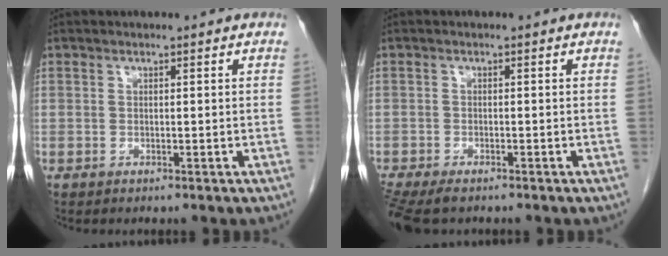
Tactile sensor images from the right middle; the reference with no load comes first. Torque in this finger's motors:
{"motor_torque": [0.51, -0.34, 0.08, 0.05]}